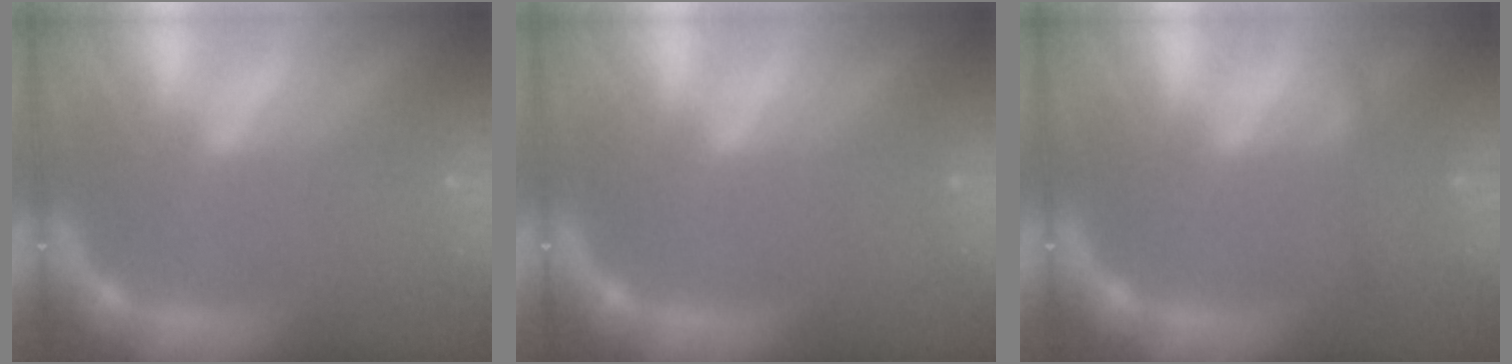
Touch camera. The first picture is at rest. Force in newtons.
{"total": 0.0}
{"total": 1.4}